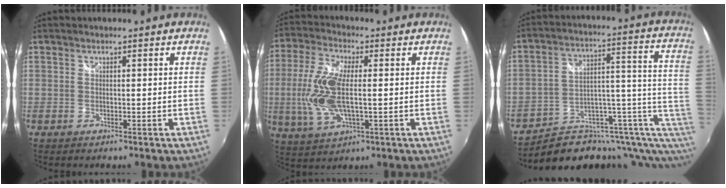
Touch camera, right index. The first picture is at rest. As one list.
[{"total": 12.9, "force": [-0.5, 5.0, 11.9], "torque": [-0.259, -0.002, -0.009]}, {"total": 14.0, "force": [-5.6, 5.6, 11.5], "torque": [-0.122, 0.017, -0.095]}]